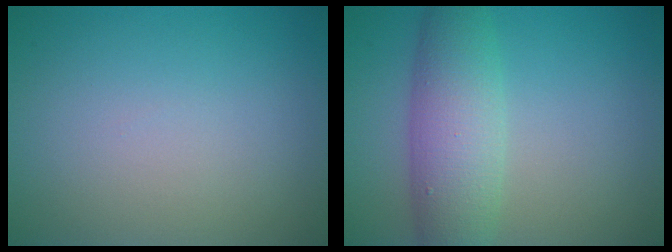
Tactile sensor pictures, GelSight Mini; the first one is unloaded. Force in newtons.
{"total": 5.8, "press": 5.8, "slide": 0.1}